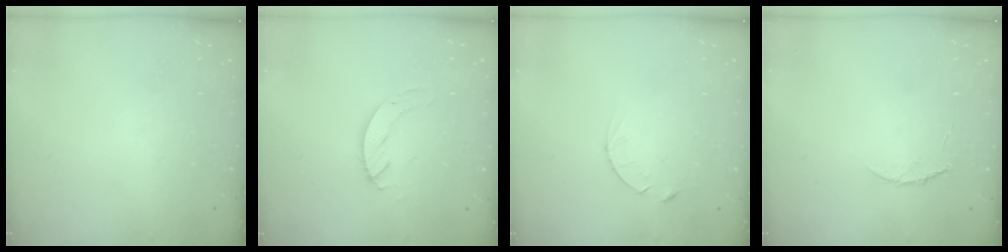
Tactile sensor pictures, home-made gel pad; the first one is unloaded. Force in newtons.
{"total": 4.1, "press": 4.1, "slide": 0.3}
{"total": 4.1, "press": 4.0, "slide": 0.4}
{"total": 3.7, "press": 3.6, "slide": 0.4}